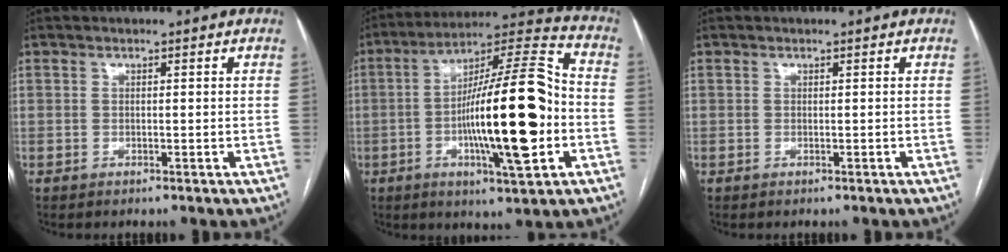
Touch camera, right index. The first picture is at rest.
{"total": 20.6, "force": [-3.7, 2.8, 20.0], "torque": [-0.327, 0.013, -0.059]}
{"total": 0.0}